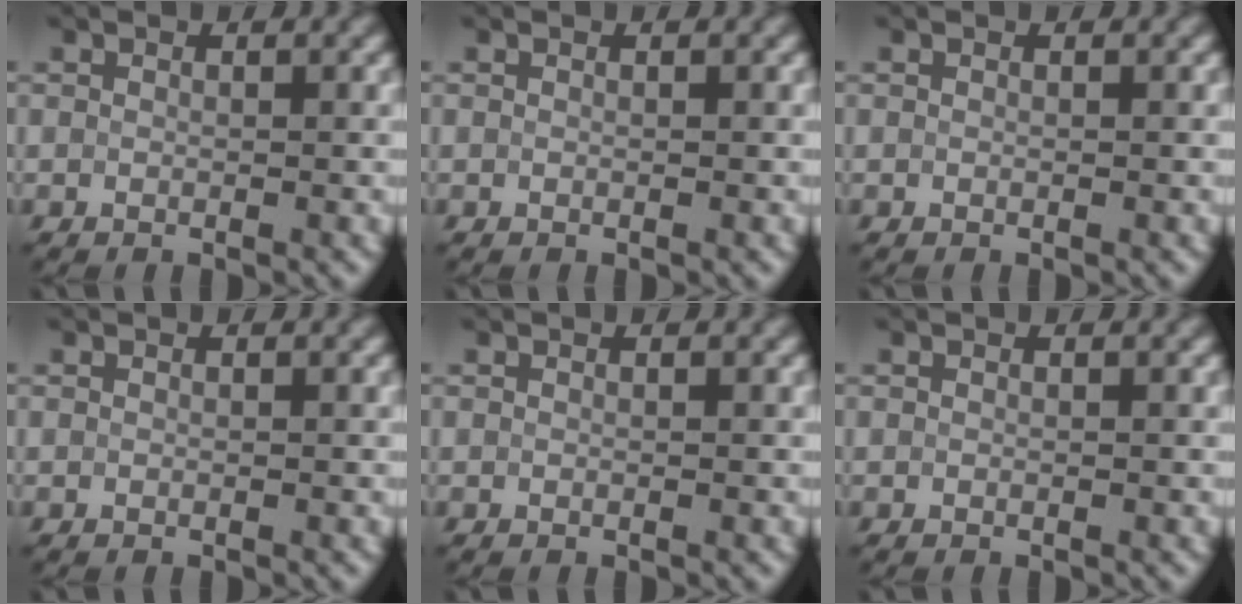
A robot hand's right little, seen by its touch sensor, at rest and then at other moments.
{"total": 0.0}
{"total": 0.0}
{"total": 0.0}
{"total": 0.0}
{"total": 0.0}